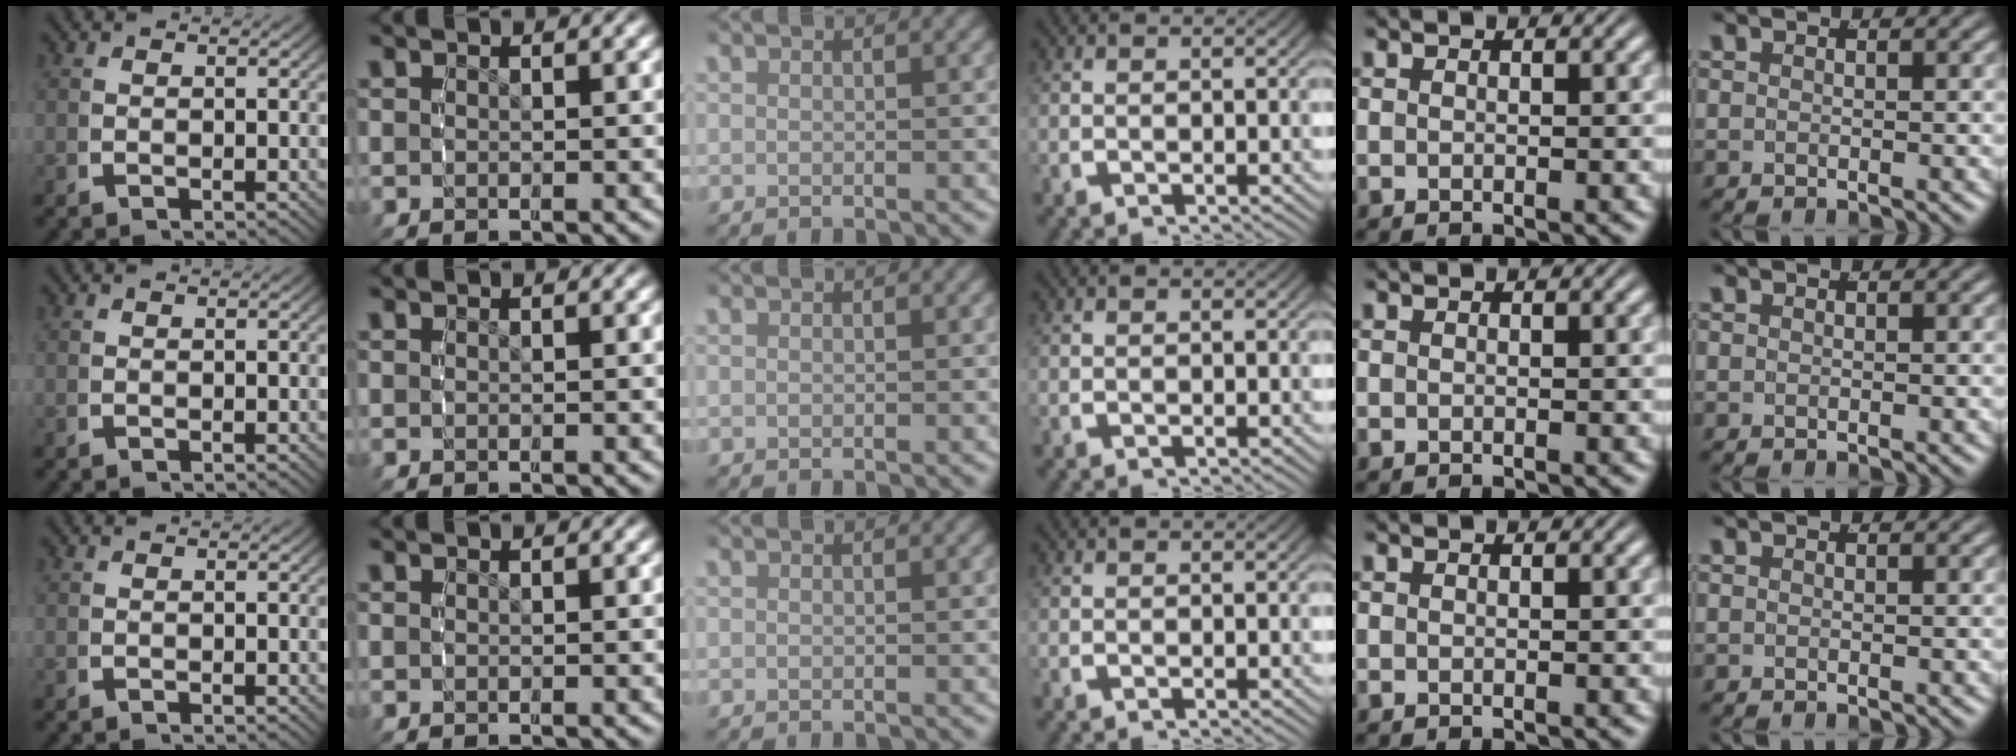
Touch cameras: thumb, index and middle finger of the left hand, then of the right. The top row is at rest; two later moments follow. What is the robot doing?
{"motion": "grasp_and_lifting", "object": "backpack"}